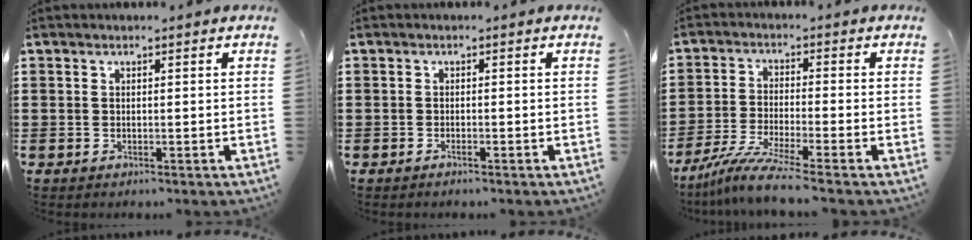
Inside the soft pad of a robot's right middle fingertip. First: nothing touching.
{"total": 0.7, "force": [-0.6, 0.0, 0.5], "torque": [-0.010, -0.002, -0.011]}
{"total": 6.7, "force": [-5.4, -0.3, 3.9], "torque": [-0.089, -0.022, -0.106]}